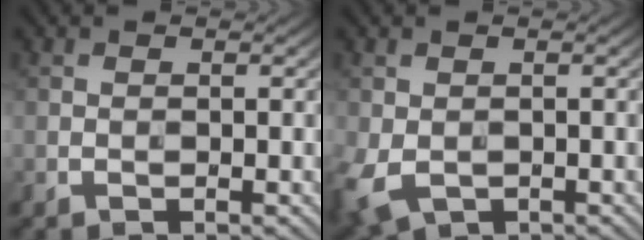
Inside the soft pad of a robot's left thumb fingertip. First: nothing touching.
{"total": 5.2, "force": [-1.6, 3.6, 3.4], "torque": [-0.095, -0.019, -0.028]}